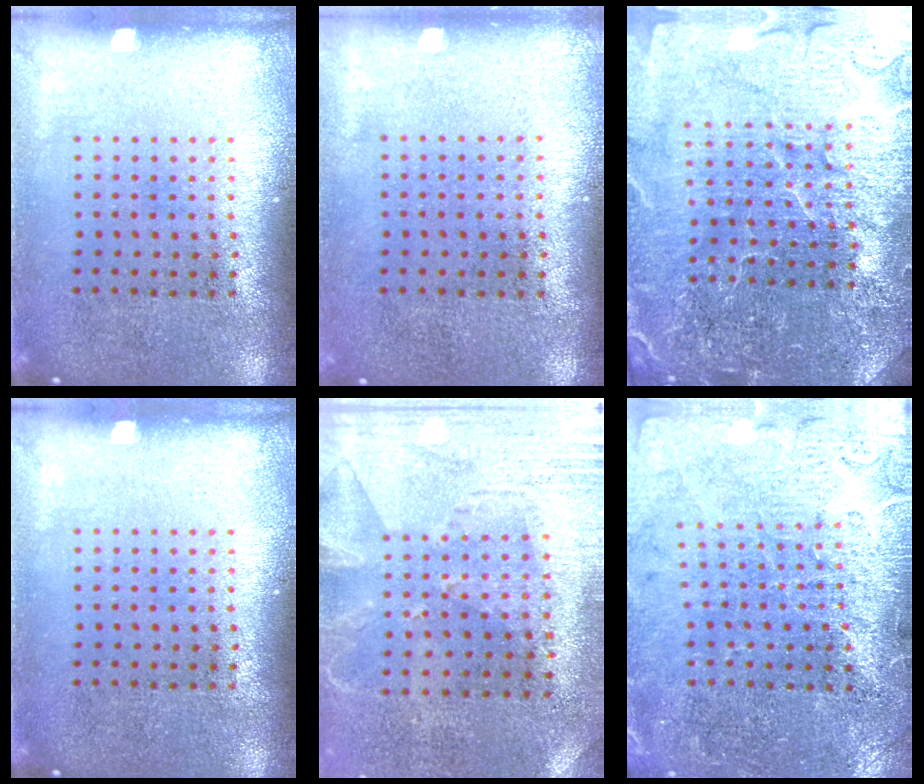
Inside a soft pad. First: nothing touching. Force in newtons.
{"total": 0.0}
{"total": 5.4, "press": 4.9, "slide": 2.1}
{"total": 0.0}
{"total": 2.8, "press": 2.3, "slide": 1.5}
{"total": 3.2, "press": 3.1, "slide": 0.7}